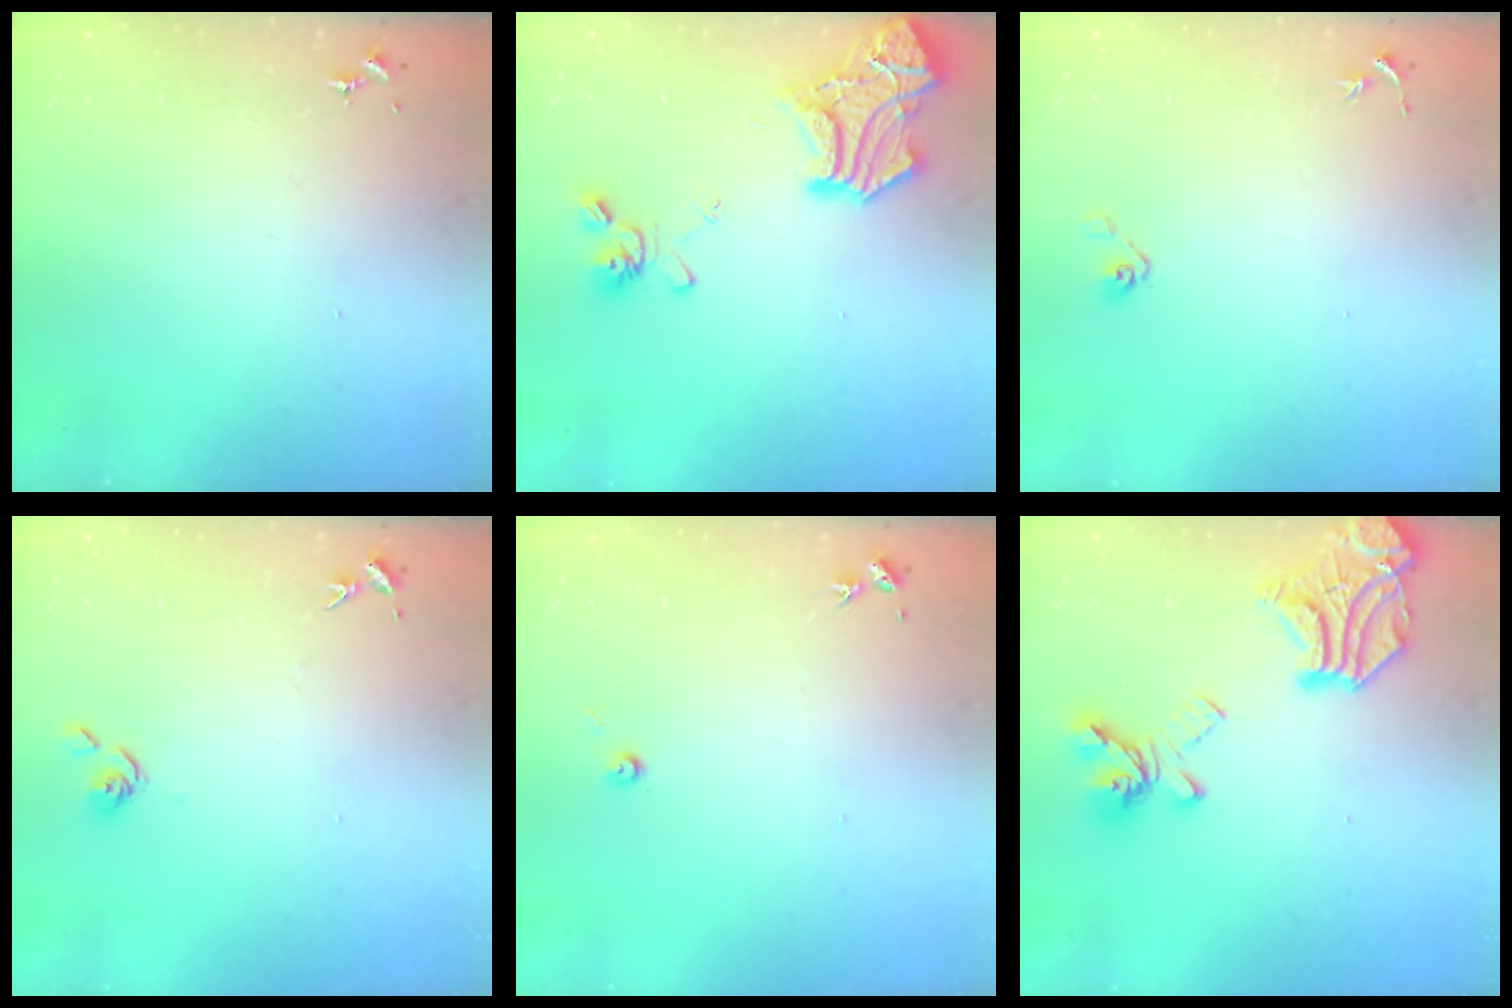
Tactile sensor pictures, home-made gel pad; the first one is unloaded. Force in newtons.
{"total": 19.7, "press": 19.6, "slide": 1.9}
{"total": 4.0, "press": 3.4, "slide": 2.0}
{"total": 6.3, "press": 6.3, "slide": 0.5}
{"total": 3.0, "press": 3.0, "slide": 0.3}
{"total": 21.3, "press": 21.2, "slide": 1.6}